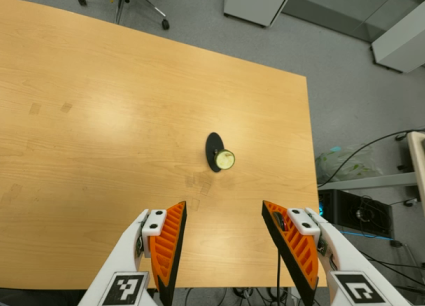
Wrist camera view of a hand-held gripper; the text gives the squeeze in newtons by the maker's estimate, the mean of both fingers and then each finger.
{"total": 0.0}